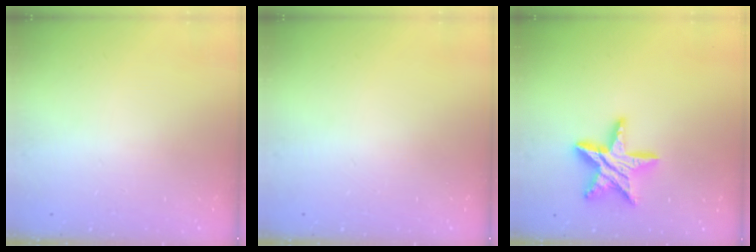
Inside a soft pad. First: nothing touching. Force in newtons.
{"total": 0.0}
{"total": 15.8, "press": 15.7, "slide": 1.4}